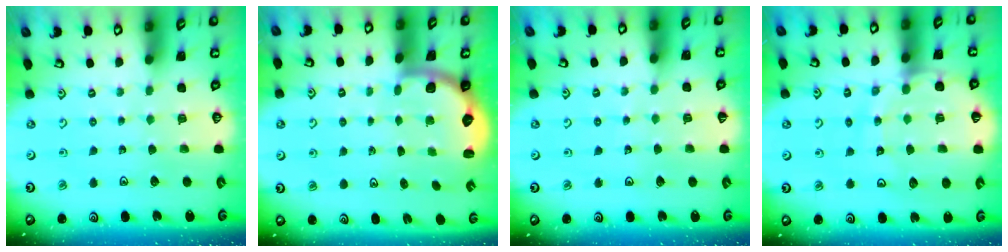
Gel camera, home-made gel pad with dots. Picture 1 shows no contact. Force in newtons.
{"total": 2.4, "press": 2.1, "slide": 1.3}
{"total": 2.0, "press": 2.0, "slide": 0.2}
{"total": 13.4, "press": 13.3, "slide": 1.4}